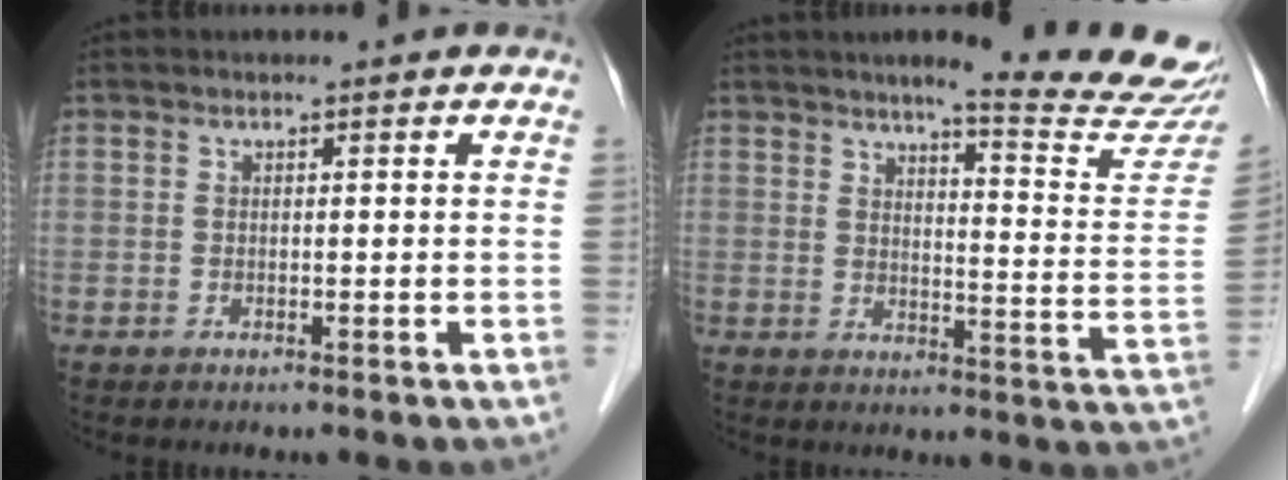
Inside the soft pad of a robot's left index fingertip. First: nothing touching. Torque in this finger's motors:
{"motor_torque": [1.07, -1.07, 0.38, 0.05]}